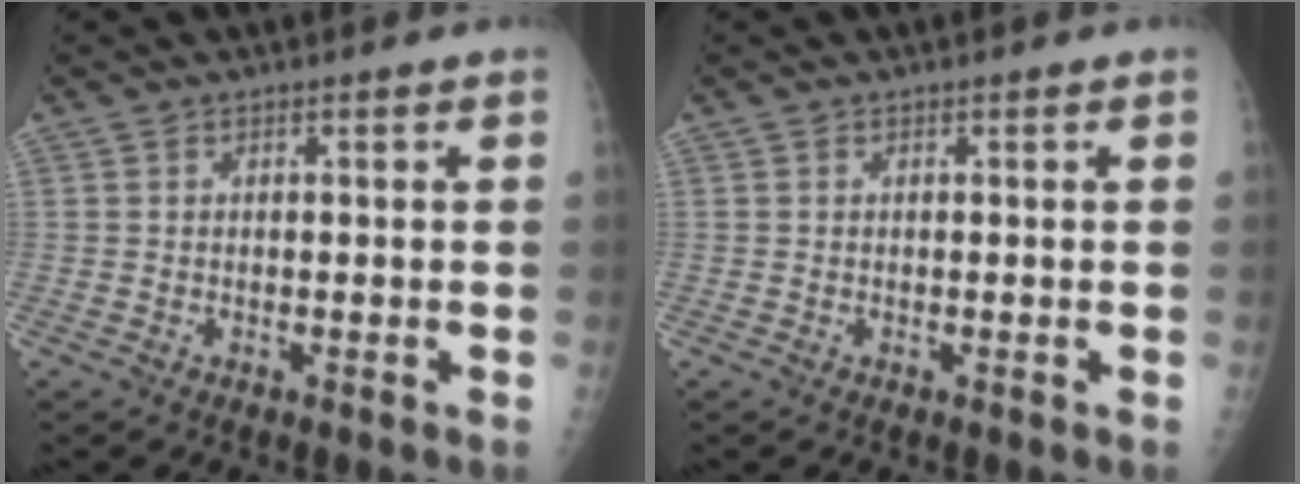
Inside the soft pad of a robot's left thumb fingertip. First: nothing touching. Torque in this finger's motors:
{"motor_torque": [-0.03, 0.03, 0.00, 0.00, 0.00]}